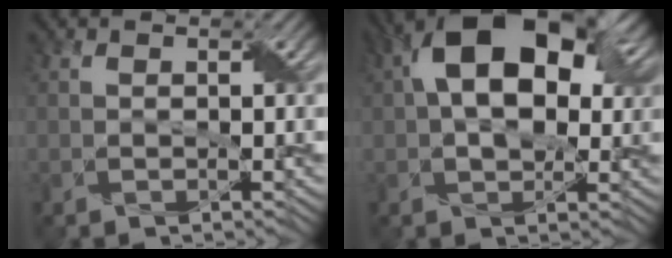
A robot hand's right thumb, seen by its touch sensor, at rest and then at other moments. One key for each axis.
{"total": 14.6, "fx": 4.3, "fy": 8.4, "fz": 11.1, "tx": -0.190, "ty": 0.034, "tz": 0.057}